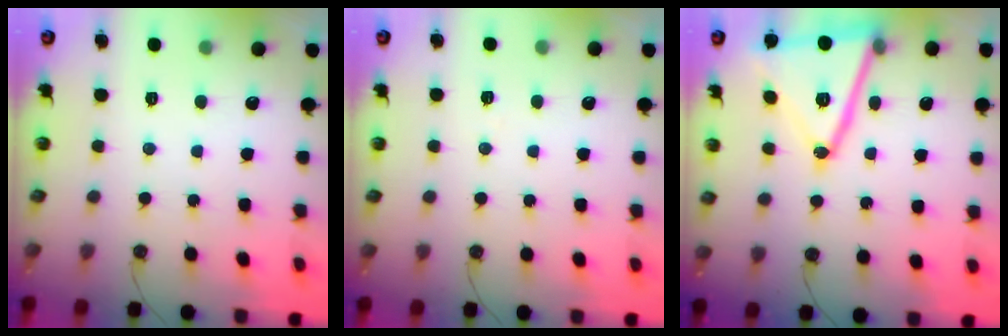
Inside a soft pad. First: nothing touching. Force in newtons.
{"total": 5.2, "press": 3.0, "slide": 4.3}
{"total": 19.4, "press": 19.1, "slide": 3.4}